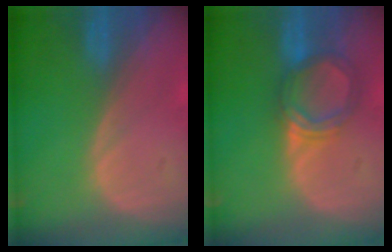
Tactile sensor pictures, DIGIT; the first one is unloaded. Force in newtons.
{"total": 5.5, "press": 5.3, "slide": 1.8}